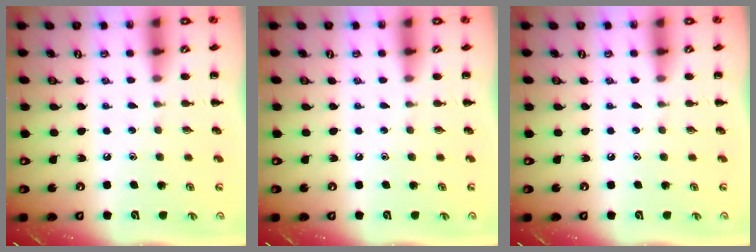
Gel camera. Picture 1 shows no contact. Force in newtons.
{"total": 0.0}
{"total": 0.0}